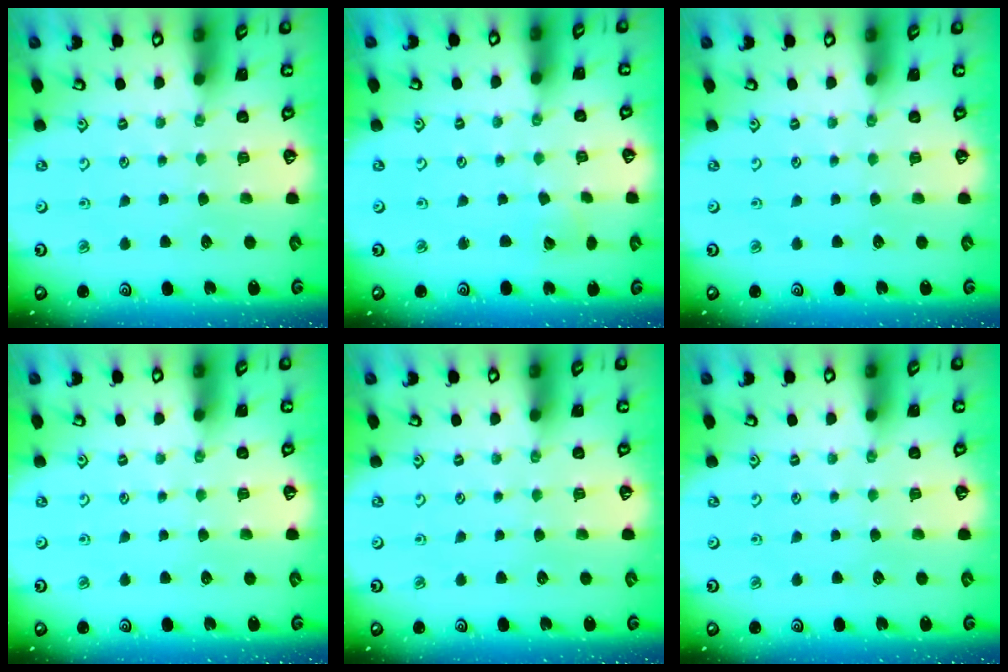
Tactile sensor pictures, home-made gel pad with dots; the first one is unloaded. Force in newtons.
{"total": 3.8, "press": 3.8, "slide": 0.4}
{"total": 0.0}
{"total": 0.0}
{"total": 0.0}
{"total": 0.0}